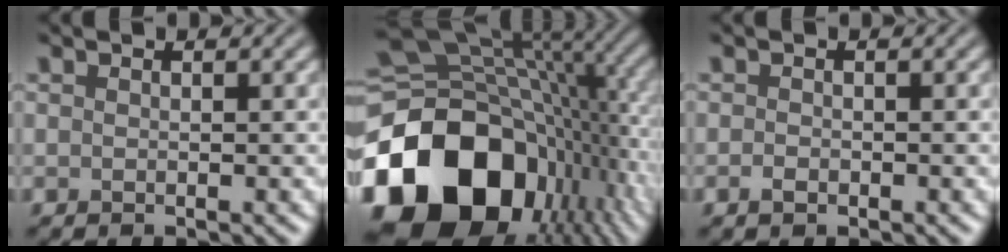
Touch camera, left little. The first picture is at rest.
{"total": 19.9, "force": [-5.2, 14.5, 12.6], "torque": [-0.283, -0.041, -0.081]}
{"total": 0.9, "force": [-0.4, 0.5, 0.5], "torque": [-0.009, -0.003, -0.009]}